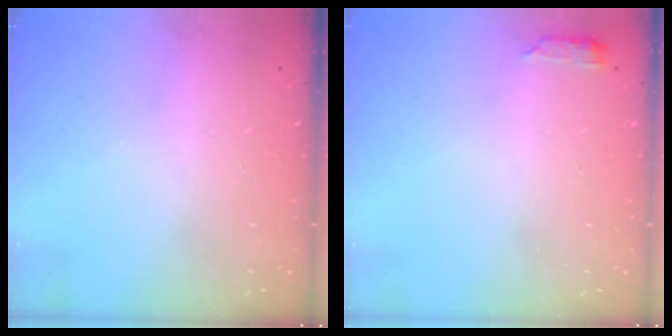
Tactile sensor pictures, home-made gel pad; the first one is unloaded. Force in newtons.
{"total": 2.6, "press": 2.6, "slide": 0.5}